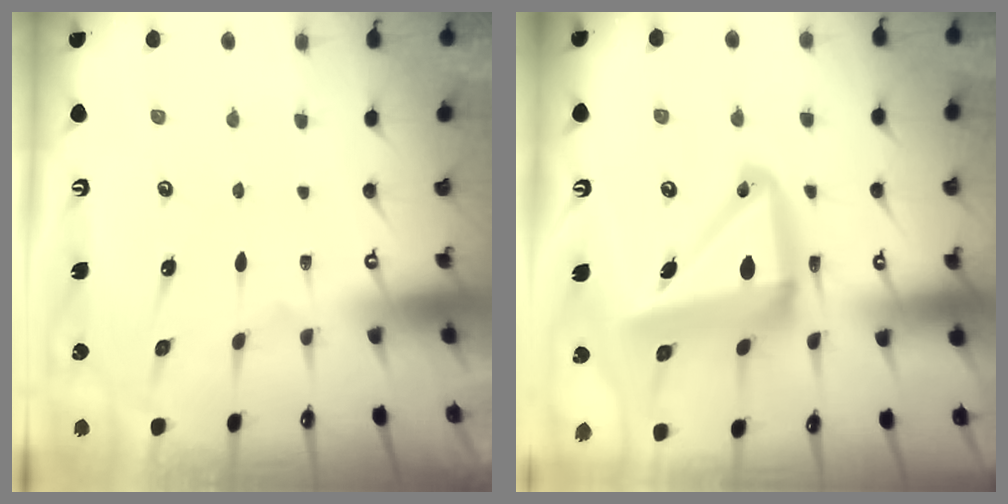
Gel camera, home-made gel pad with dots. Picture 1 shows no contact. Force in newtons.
{"total": 16.7, "press": 16.5, "slide": 2.5}